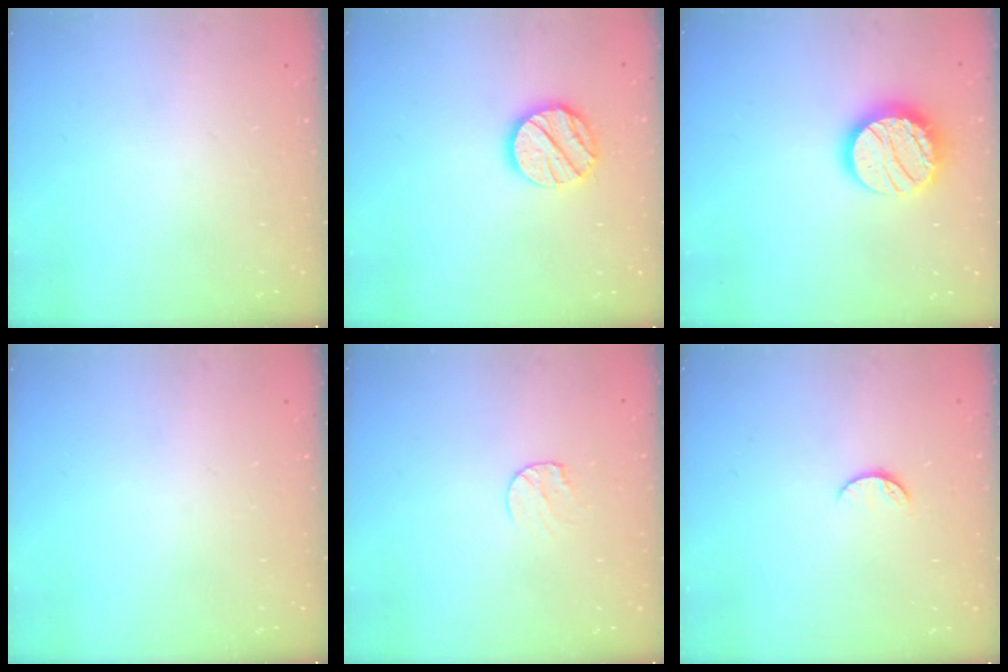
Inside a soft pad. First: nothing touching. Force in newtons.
{"total": 13.7, "press": 13.6, "slide": 1.5}
{"total": 16.6, "press": 16.5, "slide": 1.1}
{"total": 0.0}
{"total": 5.6, "press": 5.5, "slide": 0.6}
{"total": 5.1, "press": 5.1, "slide": 0.5}